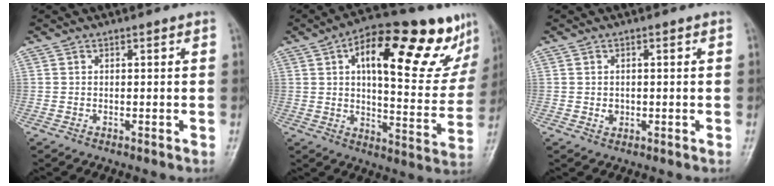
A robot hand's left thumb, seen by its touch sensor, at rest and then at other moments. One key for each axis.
{"total": 25.5, "fx": 12.5, "fy": 9.2, "fz": 20.3, "tx": -0.241, "ty": -0.012, "tz": 0.182}
{"total": 1.8, "fx": -0.2, "fy": 1.6, "fz": 0.9, "tx": -0.003, "ty": 0.002, "tz": 0.000}